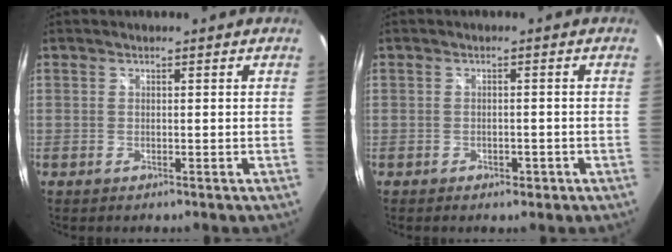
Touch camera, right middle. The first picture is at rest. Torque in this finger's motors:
{"motor_torque": [-0.54, -0.03, -0.06, -0.01]}